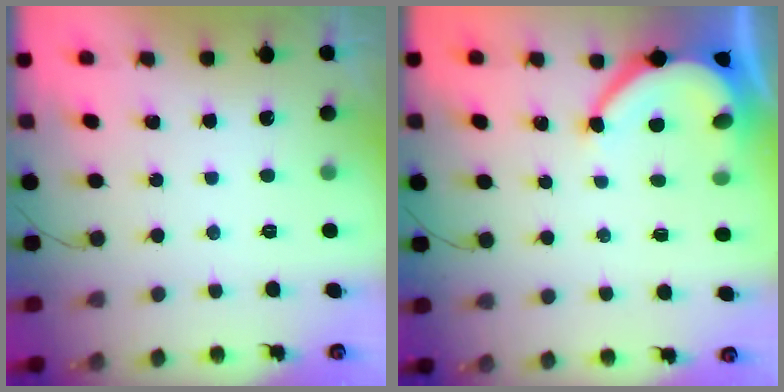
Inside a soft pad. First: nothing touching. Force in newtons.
{"total": 8.1, "press": 8.1, "slide": 0.4}